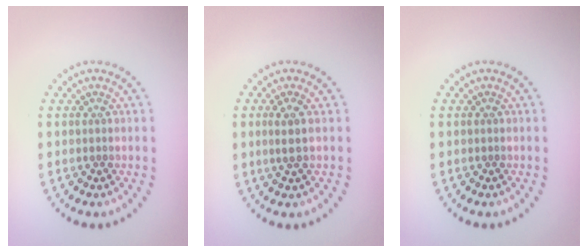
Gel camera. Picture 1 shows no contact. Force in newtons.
{"total": 1.7, "press": 1.3, "slide": 1.1}
{"total": 0.0}